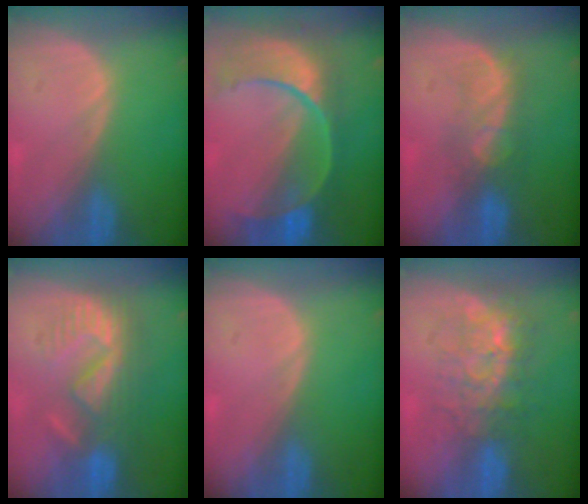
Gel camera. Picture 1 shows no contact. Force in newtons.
{"total": 11.3, "press": 9.5, "slide": 6.1}
{"total": 5.2, "press": 5.1, "slide": 1.3}
{"total": 9.0, "press": 8.3, "slide": 3.5}
{"total": 0.0}
{"total": 8.4, "press": 7.6, "slide": 3.5}